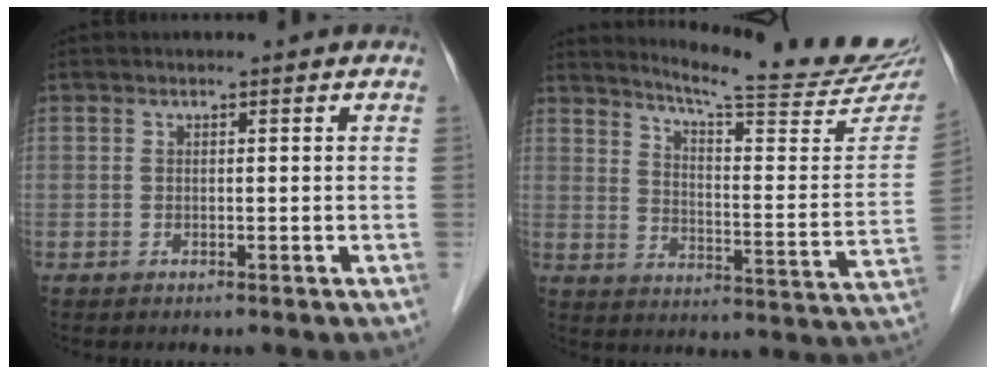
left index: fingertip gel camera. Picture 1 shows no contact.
{"total": 21.7, "force": [20.0, 0.2, 8.4], "torque": [-0.125, -0.093, 0.254]}